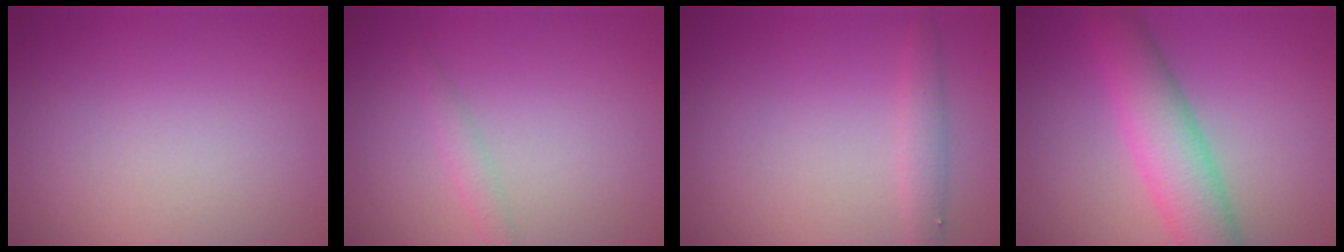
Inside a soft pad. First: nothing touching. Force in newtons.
{"total": 1.2, "press": 1.2, "slide": 0.1}
{"total": 1.6, "press": 1.6, "slide": 0.0}
{"total": 6.0, "press": 6.0, "slide": 0.2}